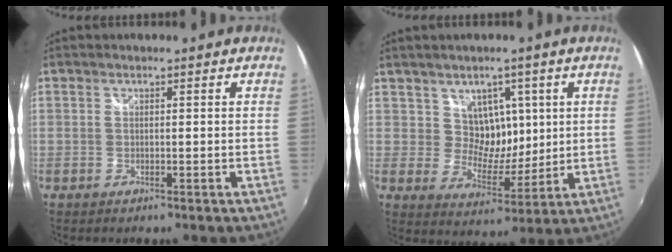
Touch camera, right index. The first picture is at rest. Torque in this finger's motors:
{"motor_torque": [0.15, 0.20, 0.00, 0.00]}